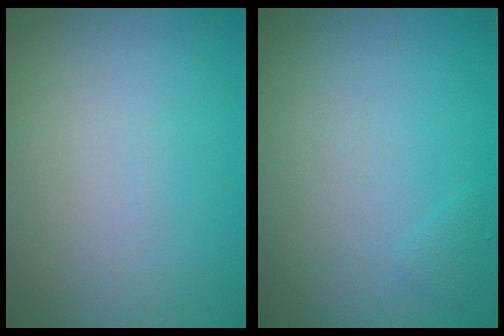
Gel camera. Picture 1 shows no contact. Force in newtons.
{"total": 0.5, "press": 0.5, "slide": 0.1}